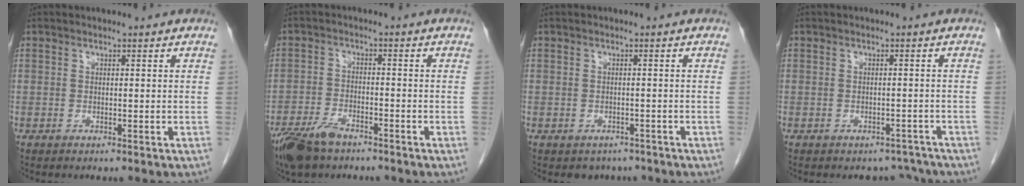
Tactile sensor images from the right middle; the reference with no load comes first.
{"total": 7.3, "force": [-5.4, 2.8, 4.0], "torque": [-0.084, -0.011, -0.098]}
{"total": 3.1, "force": [-2.4, 1.9, 0.4], "torque": [-0.004, 0.005, -0.031]}
{"total": 3.5, "force": [-3.1, 1.7, -0.2], "torque": [0.016, 0.011, -0.037]}